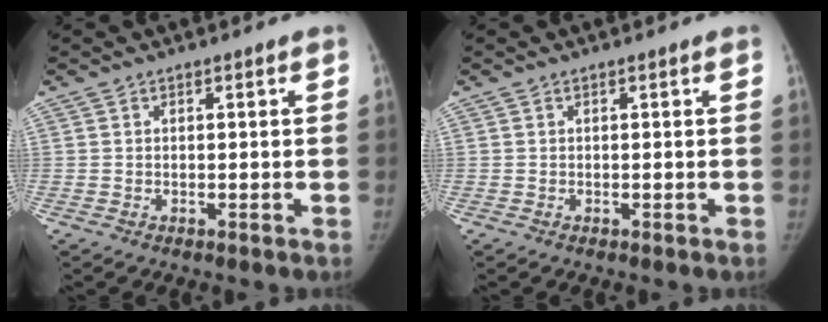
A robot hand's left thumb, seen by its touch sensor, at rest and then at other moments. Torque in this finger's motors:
{"motor_torque": [0.06, 0.27, 0.15, -0.01, 0.05]}